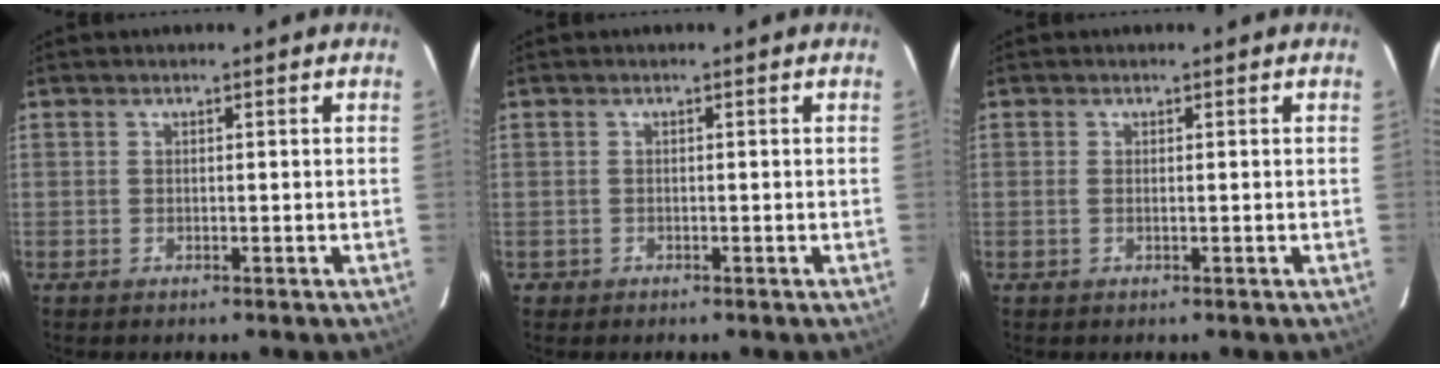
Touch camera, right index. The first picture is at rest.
{"total": 1.2, "force": [-0.4, 1.1, 0.0], "torque": [-0.001, 0.003, -0.002]}
{"total": 0.6, "force": [0.0, 0.1, 0.6], "torque": [-0.014, 0.001, 0.000]}